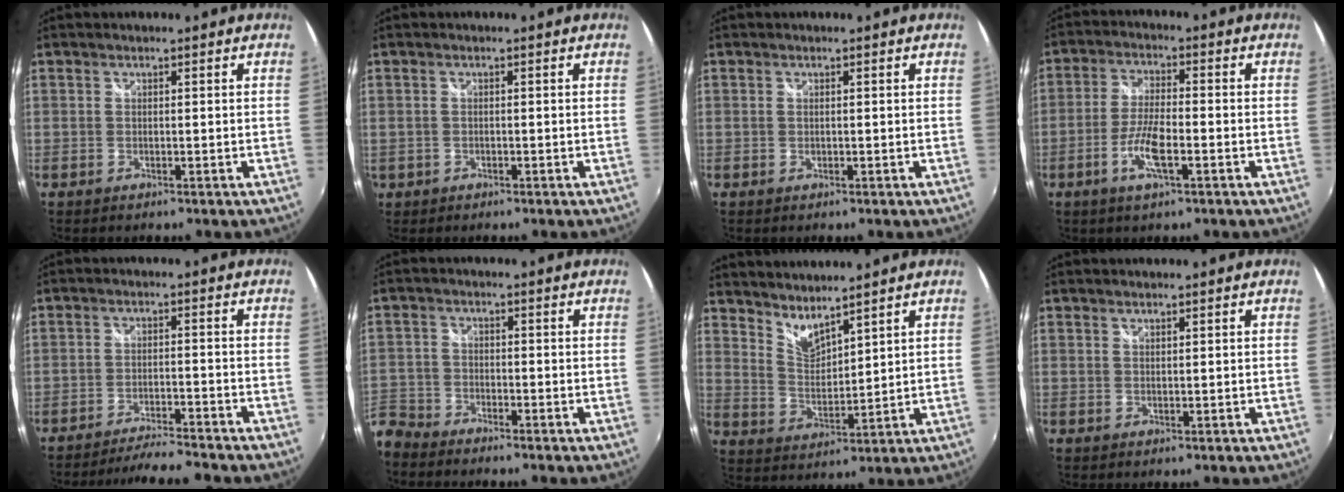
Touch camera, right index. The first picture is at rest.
{"total": 1.9, "force": [-0.4, 1.7, 0.7], "torque": [-0.016, -0.001, -0.002]}
{"total": 0.5, "force": [0.1, 0.2, 0.4], "torque": [-0.009, 0.000, 0.001]}
{"total": 7.2, "force": [-2.9, 1.7, 6.4], "torque": [-0.136, -0.003, -0.057]}
{"total": 9.2, "force": [-8.6, 0.1, 3.2], "torque": [-0.073, 0.004, -0.132]}
{"total": 7.8, "force": [-6.4, 4.4, 1.1], "torque": [-0.059, -0.002, -0.139]}
{"total": 6.5, "force": [5.7, 1.3, 2.7], "torque": [-0.044, -0.009, 0.109]}
{"total": 0.6, "force": [0.5, 0.1, 0.2], "torque": [-0.003, 0.000, 0.009]}